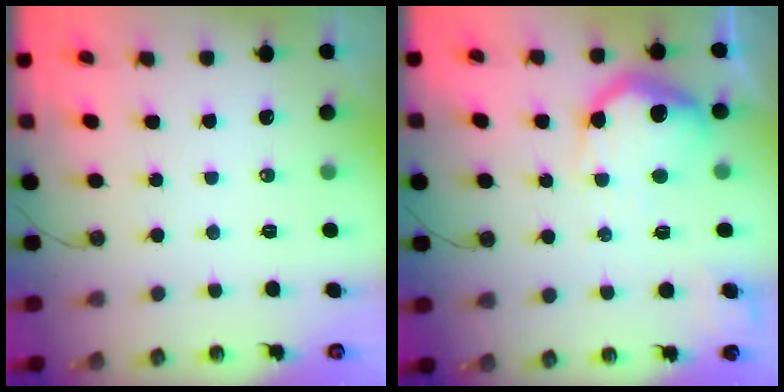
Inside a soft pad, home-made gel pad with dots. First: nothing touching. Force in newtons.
{"total": 17.9, "press": 17.9, "slide": 0.9}